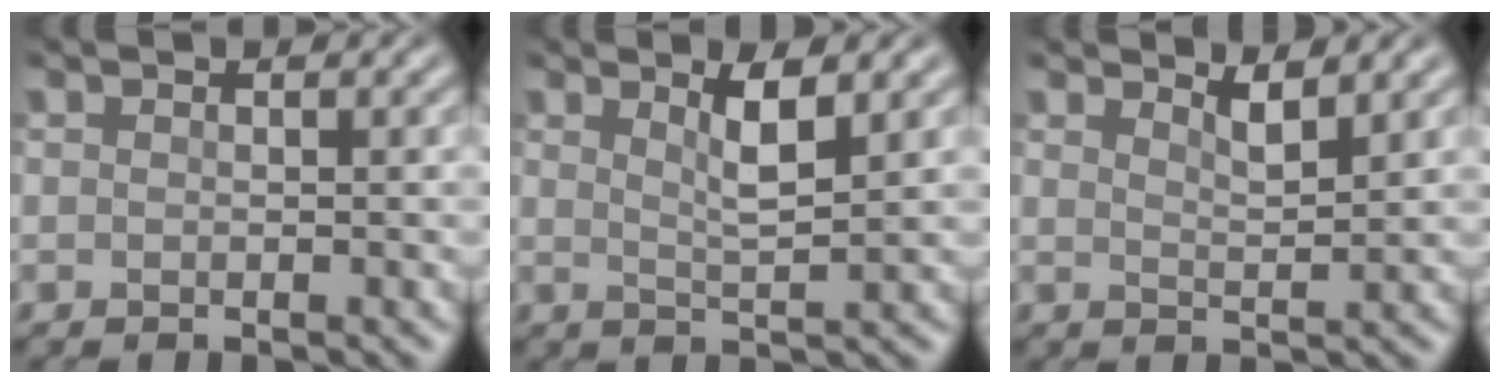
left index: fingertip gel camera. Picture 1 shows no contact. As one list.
[{"total": 2.6, "force": [1.1, 0.6, 2.3], "torque": [-0.033, -0.006, 0.020]}, {"total": 1.7, "force": [1.4, 0.3, 0.9], "torque": [-0.010, -0.003, 0.022]}]